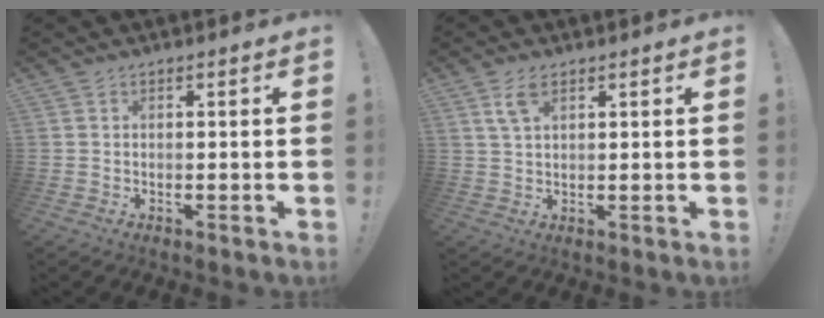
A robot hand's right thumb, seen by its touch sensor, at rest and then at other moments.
{"total": 4.8, "force": [2.6, 2.3, 3.4], "torque": [-0.058, -0.006, 0.046]}